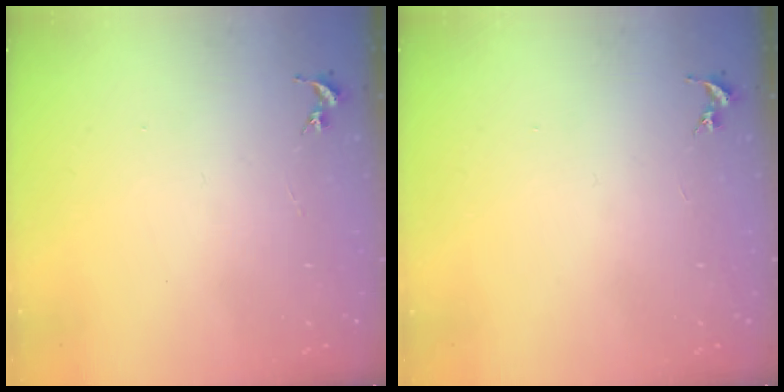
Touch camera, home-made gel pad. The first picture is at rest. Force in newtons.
{"total": 0.0}